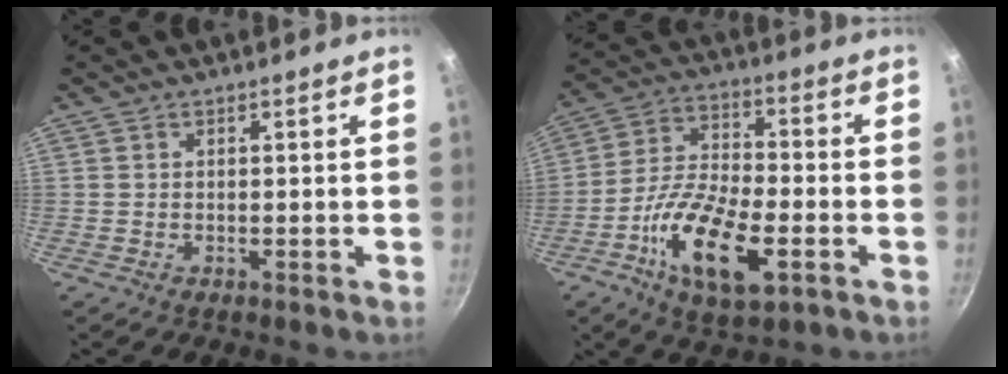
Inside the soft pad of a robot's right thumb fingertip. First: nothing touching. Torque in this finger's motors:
{"motor_torque": [0.57, 1.07, 1.11, 0.00, 0.43]}